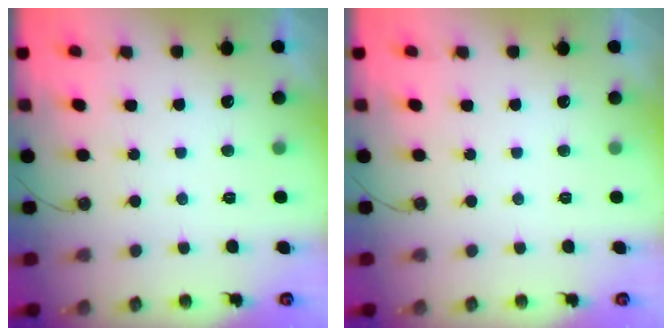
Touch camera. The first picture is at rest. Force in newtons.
{"total": 0.0}